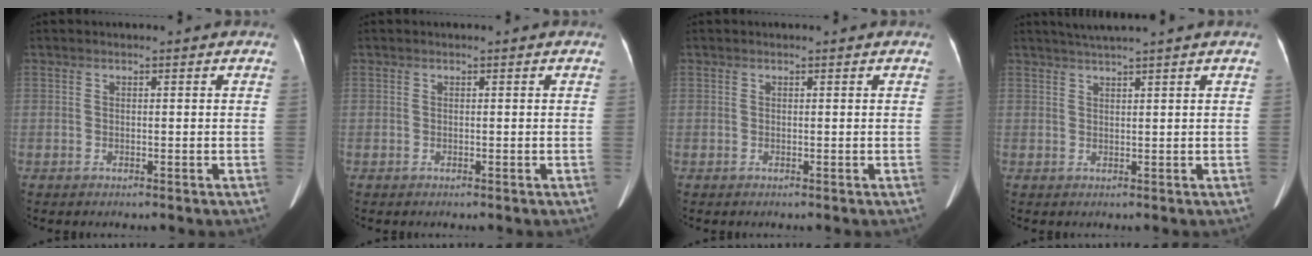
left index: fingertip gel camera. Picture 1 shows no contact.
{"total": 0.0}
{"total": 0.0}
{"total": 3.7, "force": [3.0, -1.2, 1.8], "torque": [-0.025, 0.017, 0.057]}